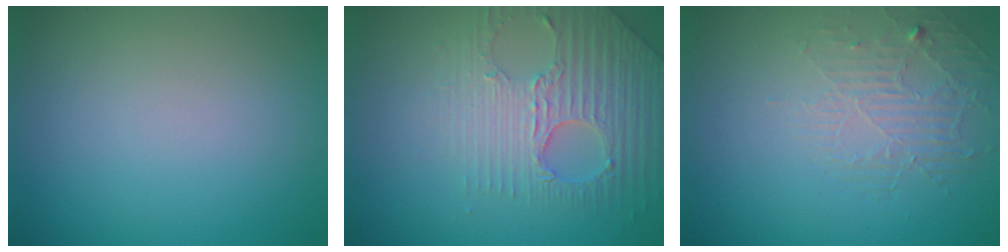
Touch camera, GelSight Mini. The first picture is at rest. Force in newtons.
{"total": 3.9, "press": 3.8, "slide": 1.1}
{"total": 2.0, "press": 1.1, "slide": 1.7}